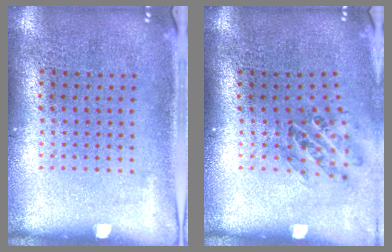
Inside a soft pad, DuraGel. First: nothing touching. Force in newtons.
{"total": 1.0, "press": 1.0, "slide": 0.3}